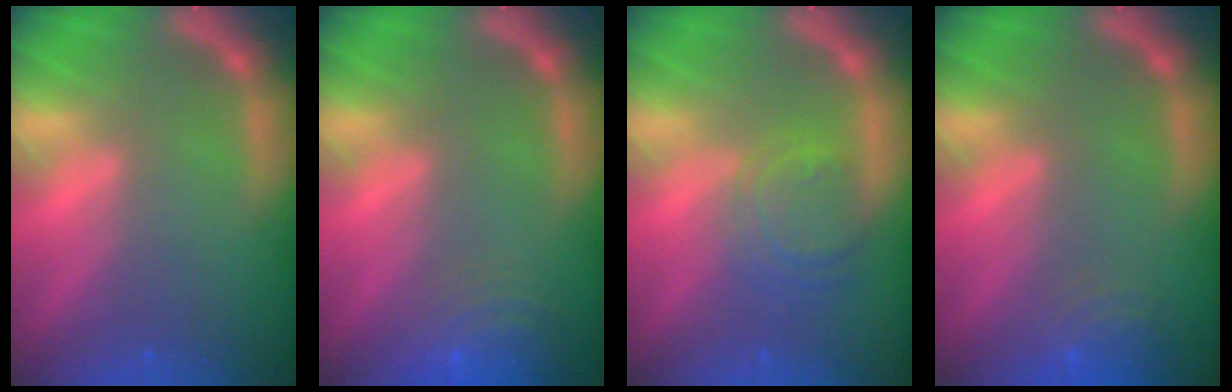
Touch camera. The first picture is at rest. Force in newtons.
{"total": 7.0}
{"total": 4.5}
{"total": 4.0}